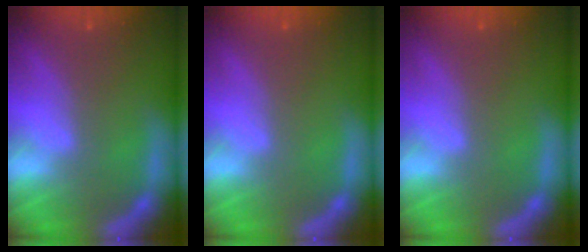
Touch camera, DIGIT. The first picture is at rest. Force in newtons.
{"total": 0.0}
{"total": 0.0}